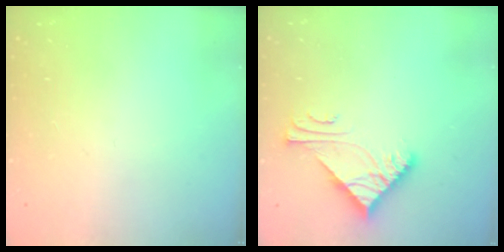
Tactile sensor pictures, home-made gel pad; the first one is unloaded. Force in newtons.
{"total": 5.8, "press": 5.7, "slide": 0.6}